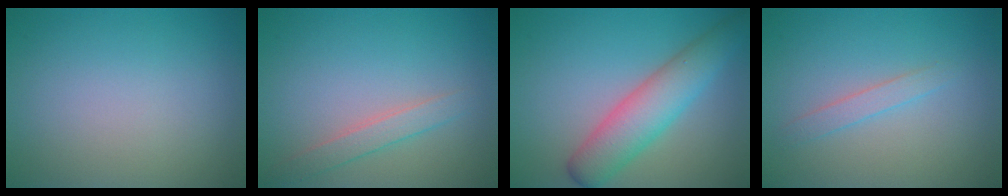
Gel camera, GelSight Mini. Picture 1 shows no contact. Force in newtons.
{"total": 2.0, "press": 2.0, "slide": 0.0}
{"total": 5.4, "press": 5.4, "slide": 0.4}
{"total": 1.3, "press": 1.3, "slide": 0.0}